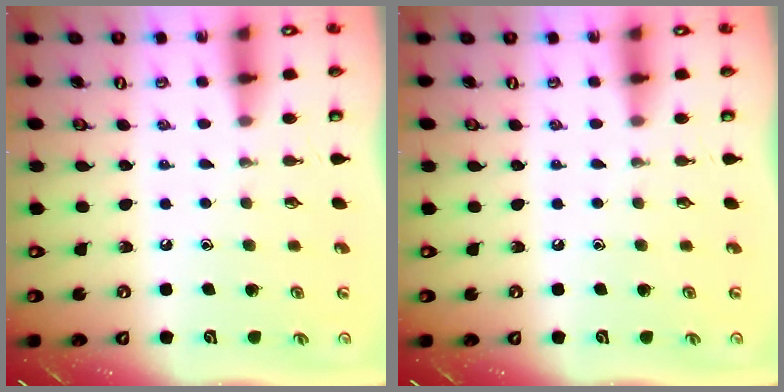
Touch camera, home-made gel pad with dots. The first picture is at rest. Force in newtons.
{"total": 0.0}